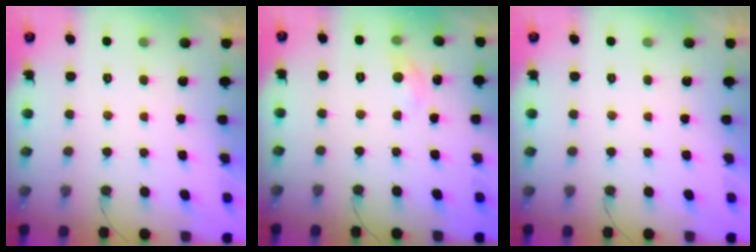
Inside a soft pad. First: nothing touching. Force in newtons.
{"total": 5.6, "press": 5.6, "slide": 0.5}
{"total": 0.0}